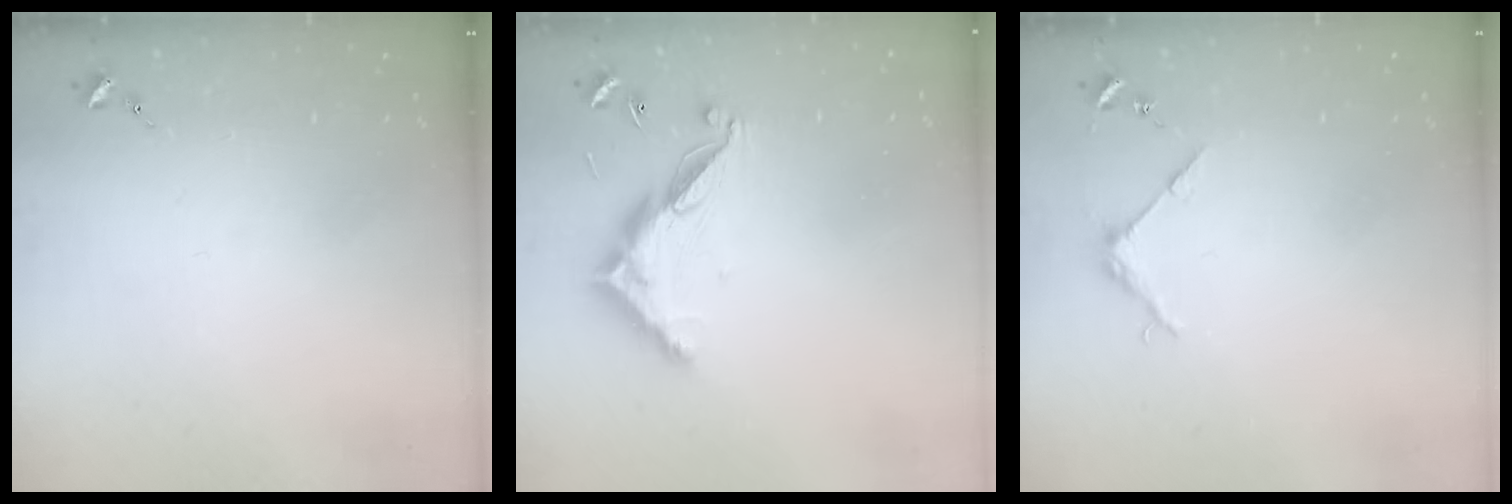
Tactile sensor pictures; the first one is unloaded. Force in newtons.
{"total": 12.2, "press": 12.1, "slide": 0.3}
{"total": 3.8, "press": 3.7, "slide": 0.4}